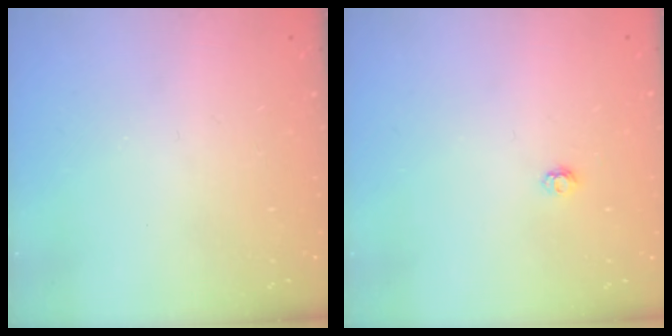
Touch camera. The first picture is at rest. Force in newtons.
{"total": 2.9, "press": 2.9, "slide": 0.4}